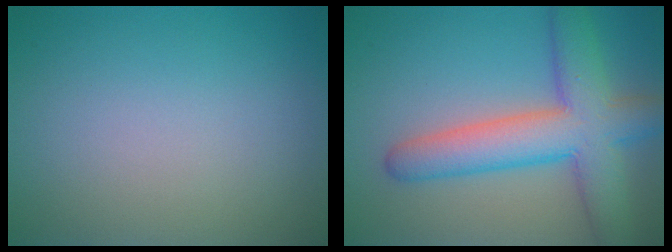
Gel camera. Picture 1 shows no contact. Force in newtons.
{"total": 7.9, "press": 7.9, "slide": 0.4}